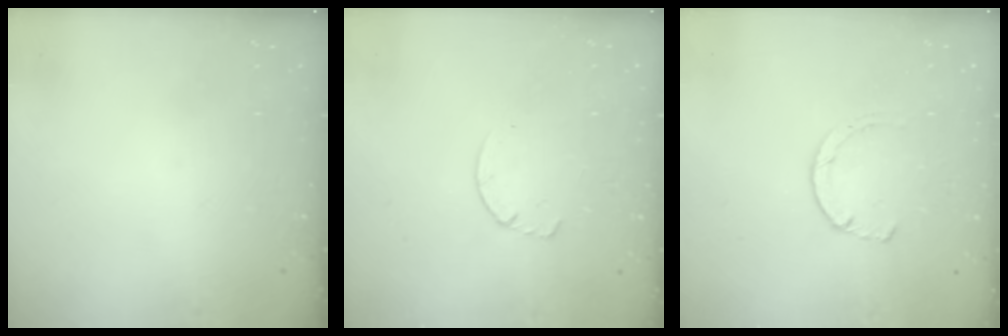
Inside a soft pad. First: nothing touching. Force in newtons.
{"total": 2.9, "press": 2.9, "slide": 0.4}
{"total": 1.5, "press": 1.5, "slide": 0.3}